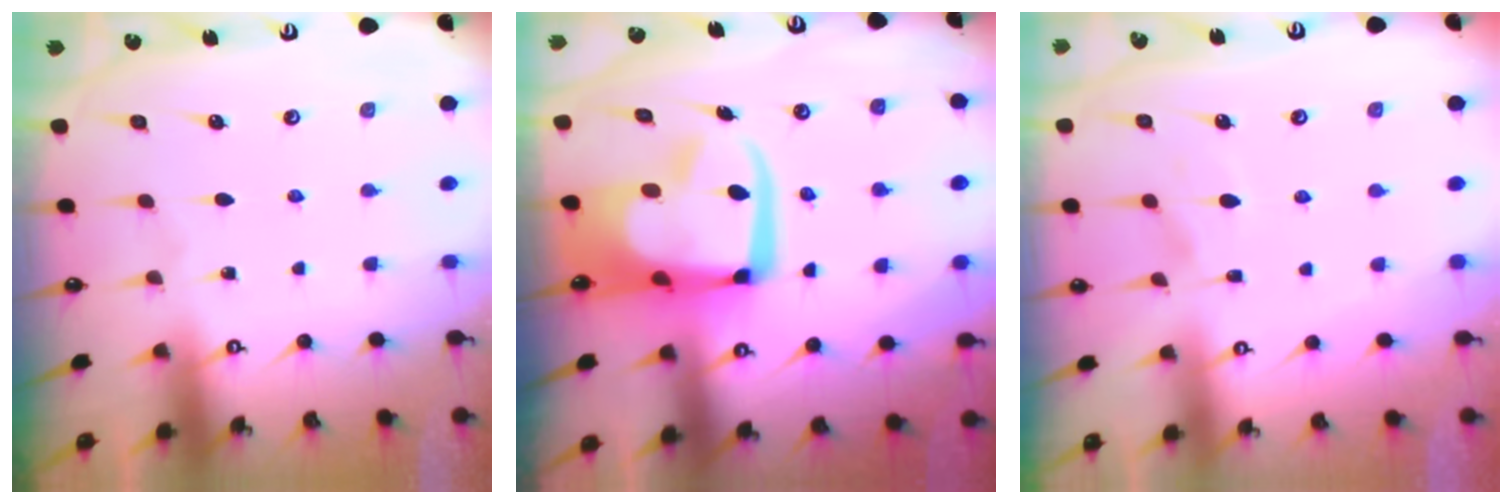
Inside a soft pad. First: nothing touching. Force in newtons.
{"total": 14.7, "press": 14.6, "slide": 2.0}
{"total": 6.1, "press": 5.9, "slide": 1.3}